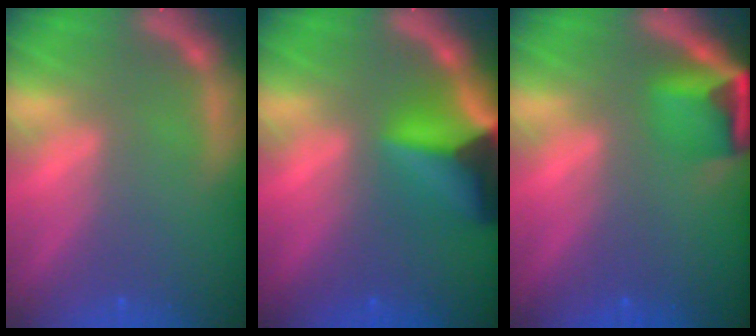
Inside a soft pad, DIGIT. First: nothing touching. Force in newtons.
{"total": 9.6}
{"total": 4.9}